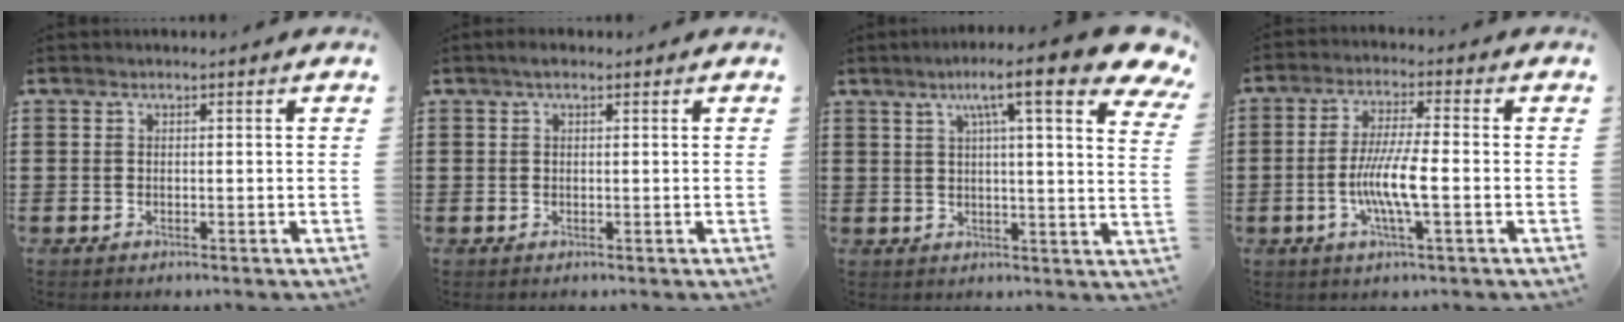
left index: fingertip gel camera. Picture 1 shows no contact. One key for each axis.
{"total": 1.1, "fx": 0.3, "fy": 0.6, "fz": 0.9, "tx": -0.018, "ty": 0.006, "tz": 0.005}
{"total": 11.8, "fx": 7.5, "fy": 1.3, "fz": 9.1, "tx": -0.157, "ty": -0.019, "tz": 0.115}
{"total": 7.7, "fx": -1.8, "fy": 1.1, "fz": 7.4, "tx": -0.146, "ty": -0.005, "tz": -0.040}